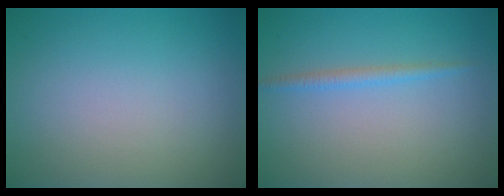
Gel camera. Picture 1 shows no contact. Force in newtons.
{"total": 1.3, "press": 1.3, "slide": 0.1}